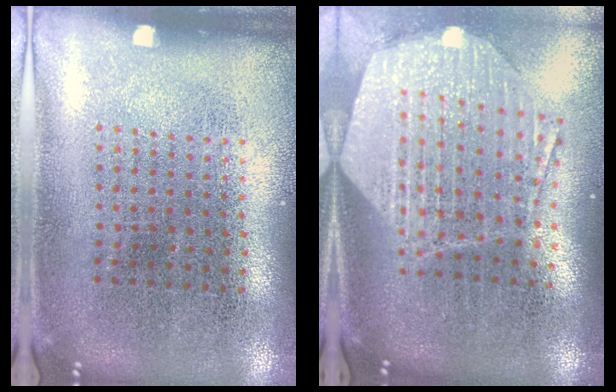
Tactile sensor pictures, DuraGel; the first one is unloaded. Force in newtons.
{"total": 2.9, "press": 2.3, "slide": 1.7}